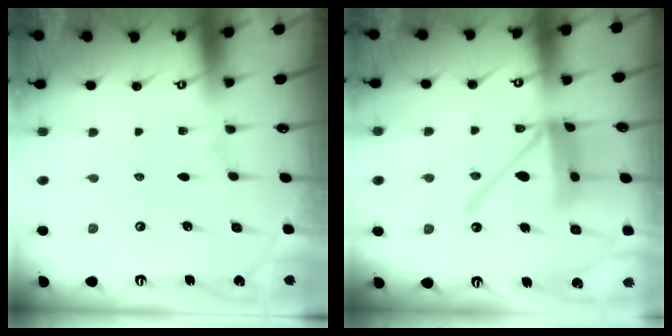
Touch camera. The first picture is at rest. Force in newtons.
{"total": 15.1, "press": 15.0, "slide": 1.8}